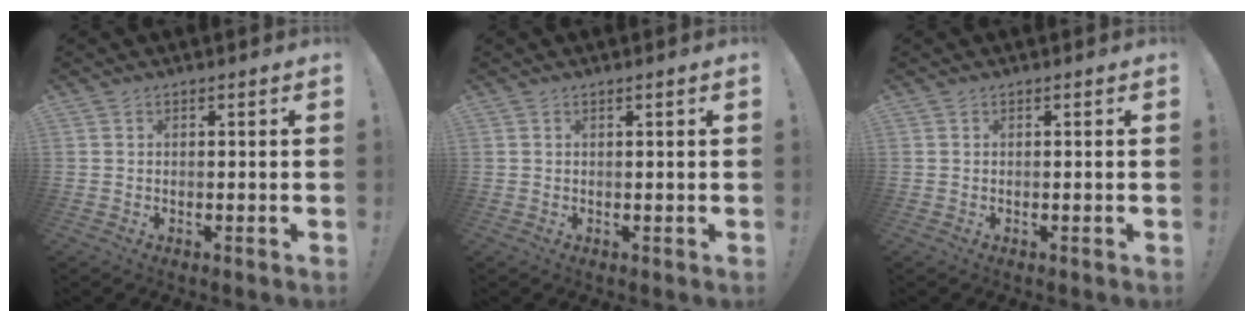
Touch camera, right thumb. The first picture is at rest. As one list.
[{"total": 1.5, "force": [0.6, -0.2, 1.3], "torque": [-0.020, -0.002, 0.008]}, {"total": 0.0}]